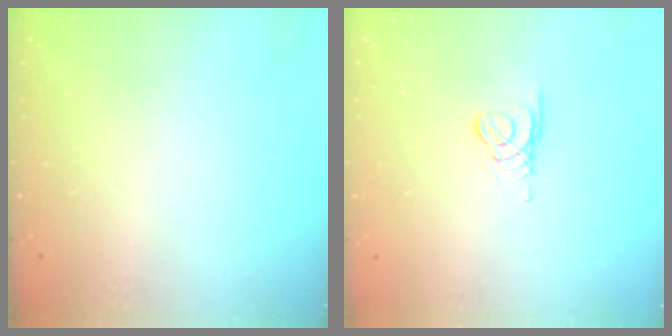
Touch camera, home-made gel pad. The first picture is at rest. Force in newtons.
{"total": 1.6, "press": 1.5, "slide": 0.2}